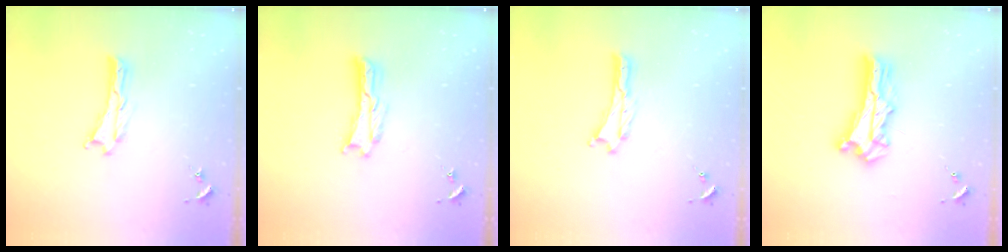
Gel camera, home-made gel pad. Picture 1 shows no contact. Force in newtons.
{"total": 0.0}
{"total": 0.0}
{"total": 8.4, "press": 8.4, "slide": 0.8}